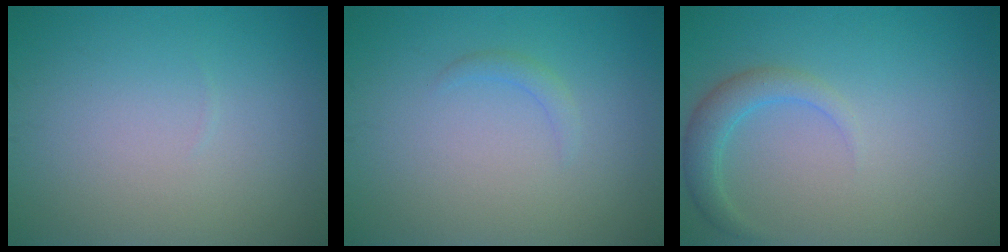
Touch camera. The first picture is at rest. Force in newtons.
{"total": 0.9, "press": 0.9, "slide": 0.0}
{"total": 2.4, "press": 2.4, "slide": 0.2}